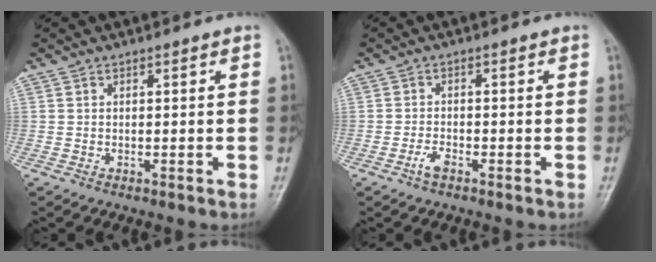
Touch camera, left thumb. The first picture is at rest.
{"total": 2.1, "force": [-1.5, 0.8, 1.2], "torque": [-0.027, 0.010, -0.030]}